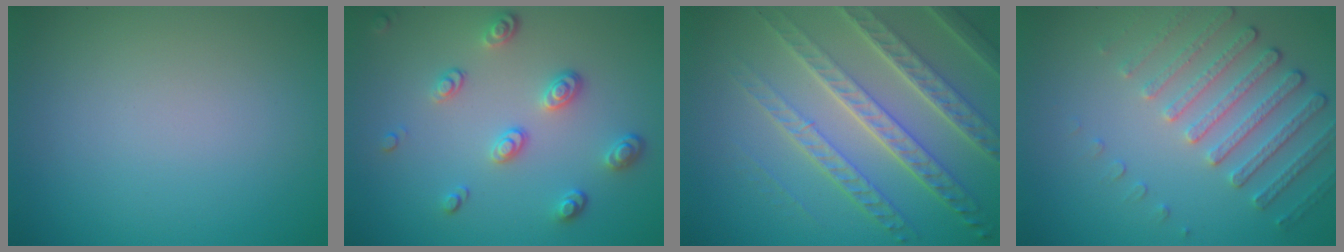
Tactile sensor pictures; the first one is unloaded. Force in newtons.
{"total": 3.2, "press": 2.6, "slide": 1.8}
{"total": 7.9, "press": 5.4, "slide": 5.8}
{"total": 4.5, "press": 3.4, "slide": 2.9}